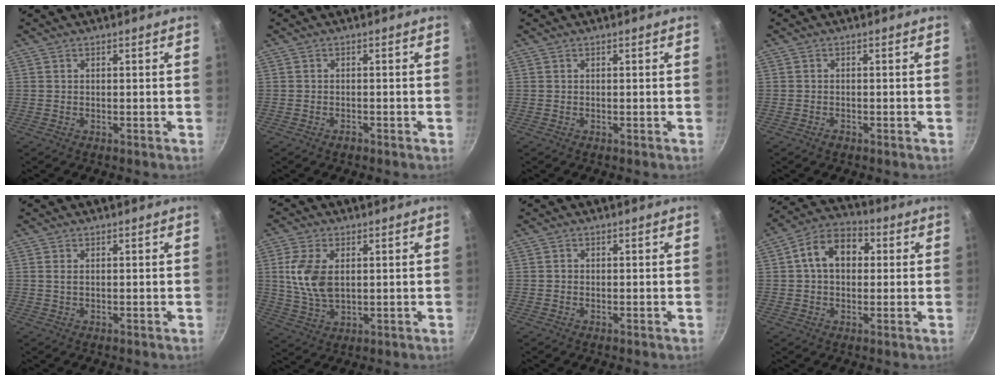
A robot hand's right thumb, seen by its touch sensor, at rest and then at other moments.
{"total": 1.1, "force": [-0.8, 0.6, 0.4], "torque": [-0.007, 0.009, -0.014]}
{"total": 0.0}
{"total": 1.1, "force": [-0.7, 0.6, 0.5], "torque": [-0.008, 0.006, -0.014]}
{"total": 1.0, "force": [0.3, 0.5, 0.8], "torque": [-0.016, 0.000, 0.005]}
{"total": 9.5, "force": [1.7, 5.6, 7.5], "torque": [-0.148, -0.011, 0.036]}
{"total": 0.5, "force": [0.0, 0.5, 0.1], "torque": [0.003, 0.002, -0.001]}
{"total": 11.0, "force": [2.0, 7.8, 7.5], "torque": [-0.091, 0.026, 0.013]}